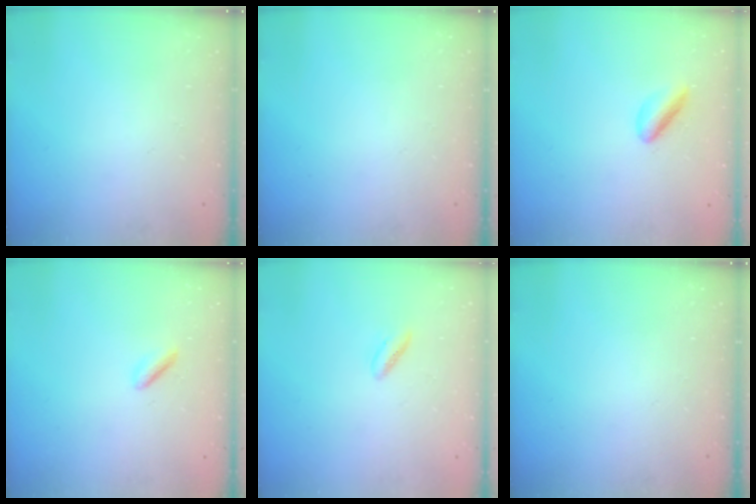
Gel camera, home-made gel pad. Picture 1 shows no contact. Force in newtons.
{"total": 0.0}
{"total": 3.5, "press": 3.4, "slide": 0.5}
{"total": 1.5, "press": 1.3, "slide": 0.7}
{"total": 2.8, "press": 2.5, "slide": 1.3}
{"total": 0.0}